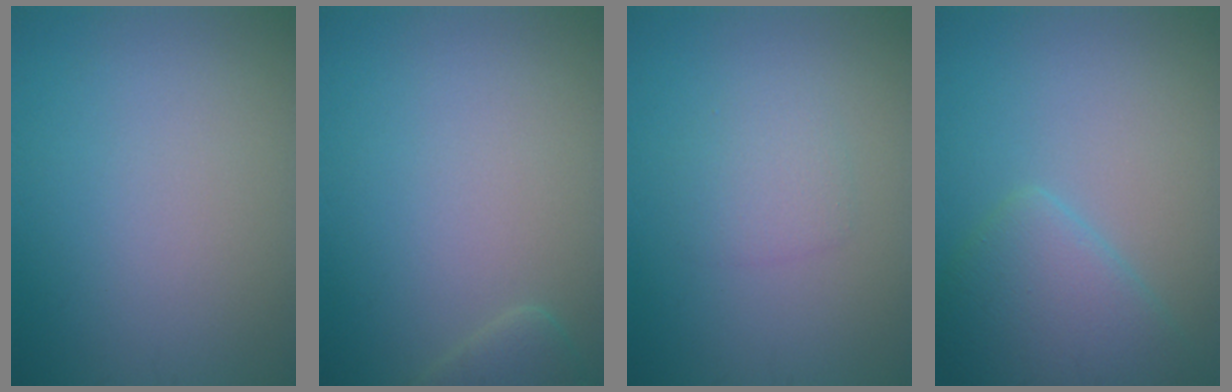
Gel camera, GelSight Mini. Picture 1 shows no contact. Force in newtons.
{"total": 1.6, "press": 1.6, "slide": 0.2}
{"total": 1.8, "press": 1.8, "slide": 0.2}
{"total": 4.6, "press": 4.6, "slide": 0.3}